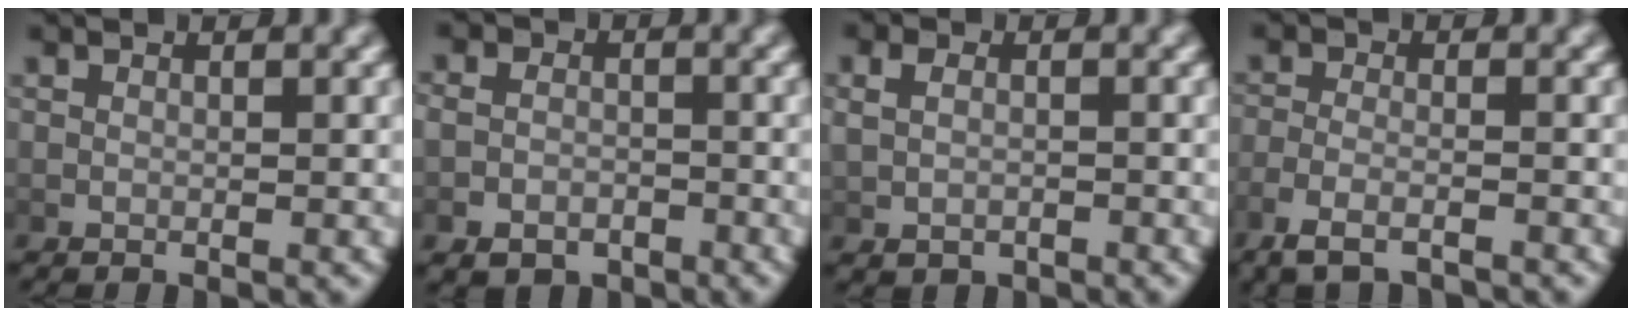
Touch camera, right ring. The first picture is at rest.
{"total": 4.4, "force": [-2.9, 3.1, 0.8], "torque": [-0.001, -0.013, -0.050]}
{"total": 1.9, "force": [-0.2, 1.5, 1.1], "torque": [-0.030, -0.008, 0.006]}
{"total": 3.6, "force": [-2.9, 1.1, 2.0], "torque": [-0.049, -0.009, -0.043]}